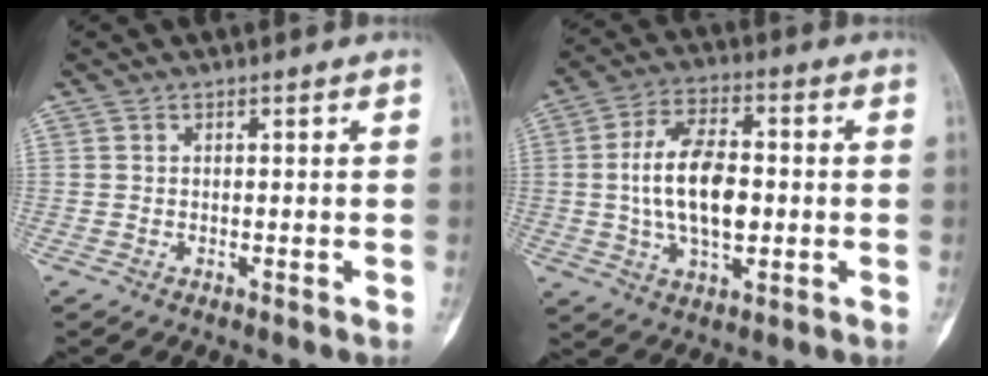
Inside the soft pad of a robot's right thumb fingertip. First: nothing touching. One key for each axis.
{"total": 13.8, "fx": -0.2, "fy": 7.4, "fz": 11.7, "tx": -0.204, "ty": 0.010, "tz": -0.004}